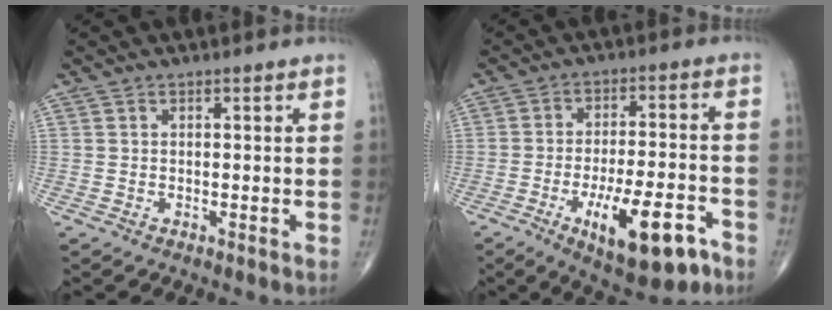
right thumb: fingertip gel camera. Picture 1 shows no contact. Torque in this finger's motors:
{"motor_torque": [2.25, 1.22, 0.82, -0.93, 0.38]}